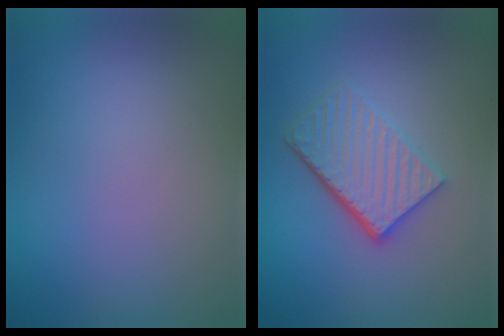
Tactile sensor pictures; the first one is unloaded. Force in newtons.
{"total": 5.3, "press": 3.8, "slide": 3.7}